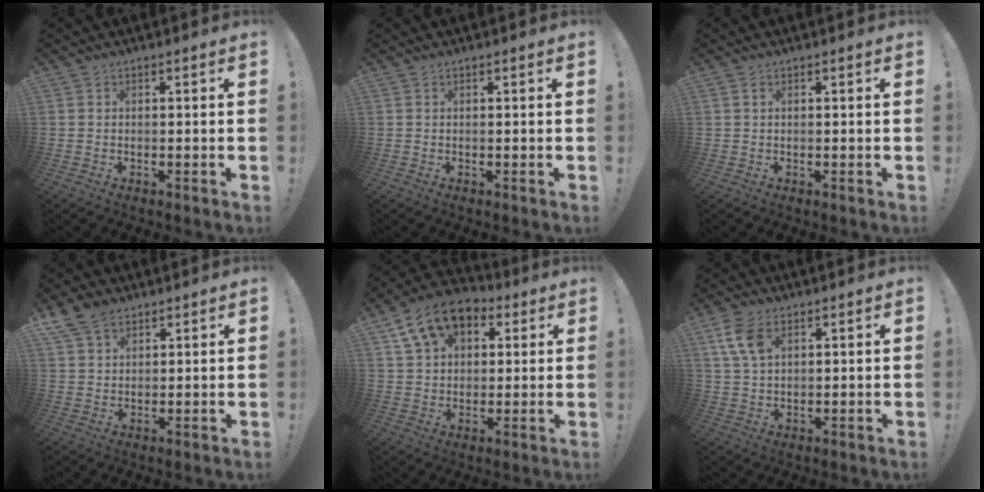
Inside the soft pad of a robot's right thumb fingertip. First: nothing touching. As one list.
[{"total": 0.0}, {"total": 0.8, "force": [0.4, 0.3, 0.7], "torque": [-0.018, 0.003, 0.008]}, {"total": 7.8, "force": [5.3, 4.7, 3.2], "torque": [-0.056, -0.020, 0.106]}, {"total": 14.0, "force": [6.7, 9.6, 7.7], "torque": [-0.131, -0.021, 0.130]}, {"total": 8.1, "force": [3.9, 4.5, 5.4], "torque": [-0.111, -0.006, 0.077]}]